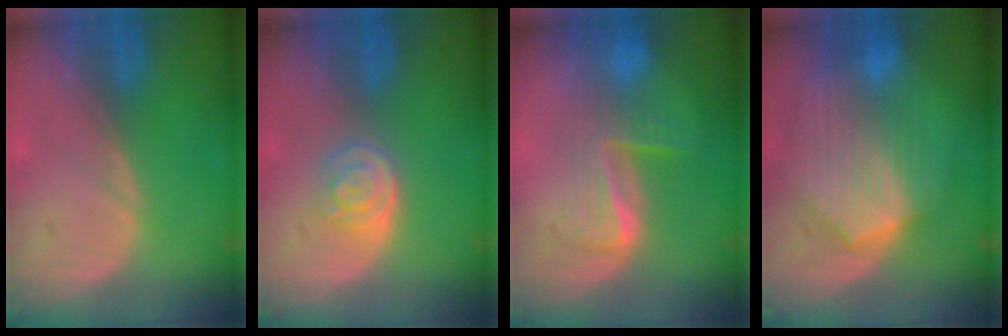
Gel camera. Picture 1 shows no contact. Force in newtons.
{"total": 4.0, "press": 3.6, "slide": 1.7}
{"total": 6.4, "press": 6.2, "slide": 1.5}
{"total": 9.0, "press": 8.0, "slide": 4.0}